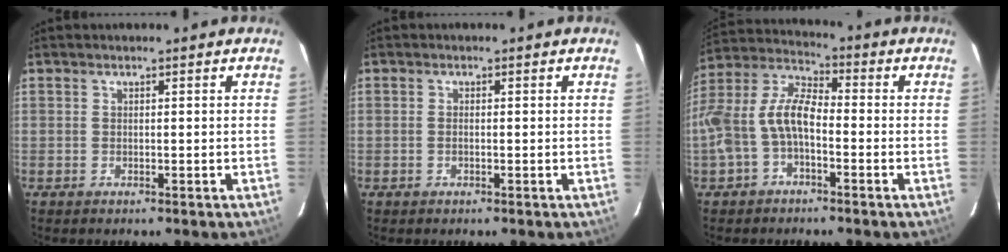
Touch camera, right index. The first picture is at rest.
{"total": 0.8, "force": [-0.2, 0.4, 0.7], "torque": [-0.016, 0.001, -0.006]}
{"total": 10.4, "force": [-3.1, 5.0, 8.6], "torque": [-0.189, 0.016, -0.060]}